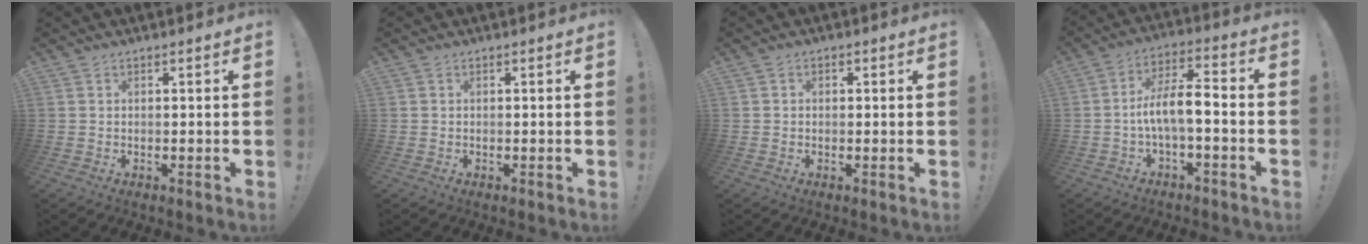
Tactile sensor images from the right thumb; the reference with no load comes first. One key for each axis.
{"total": 0.0}
{"total": 1.2, "fx": -0.2, "fy": 1.1, "fz": 0.5, "tx": -0.005, "ty": 0.003, "tz": -0.005}
{"total": 10.2, "fx": -2.3, "fy": 3.3, "fz": 9.4, "tx": -0.175, "ty": 0.012, "tz": -0.040}